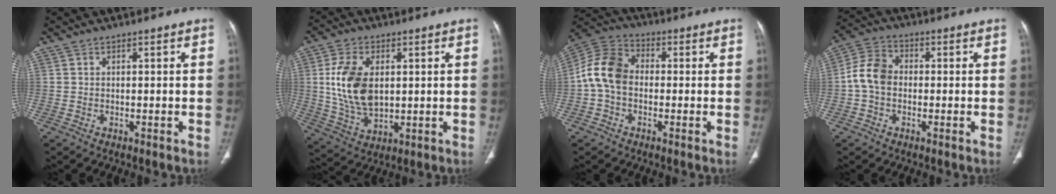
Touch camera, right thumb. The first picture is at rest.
{"total": 13.1, "force": [1.9, 8.0, 10.2], "torque": [-0.190, -0.010, 0.045]}
{"total": 10.2, "force": [-0.8, 7.5, 6.8], "torque": [-0.127, 0.030, -0.030]}
{"total": 7.5, "force": [-0.6, 5.7, 4.8], "torque": [-0.085, 0.023, -0.024]}